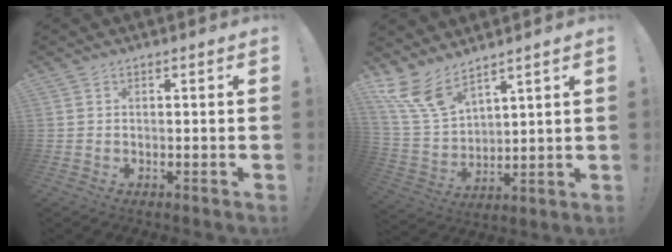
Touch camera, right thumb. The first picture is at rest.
{"total": 11.4, "force": [8.8, 4.5, 5.7], "torque": [-0.130, -0.053, 0.172]}